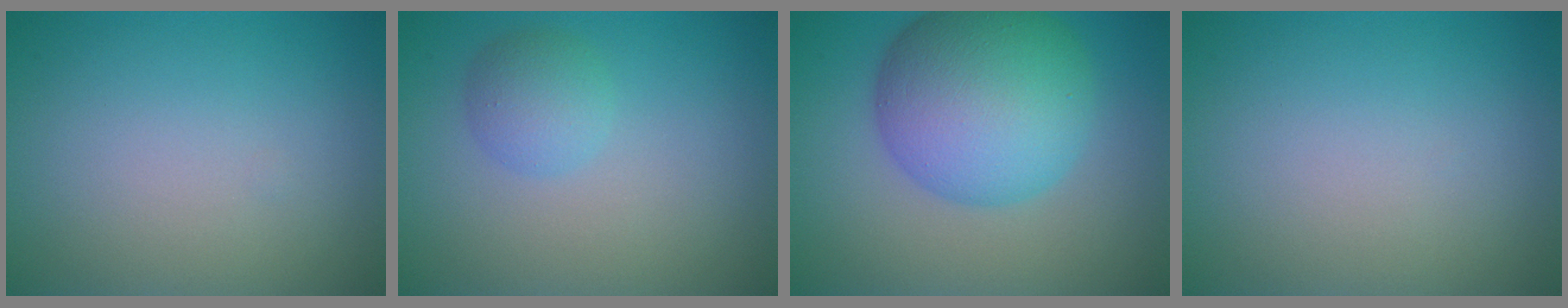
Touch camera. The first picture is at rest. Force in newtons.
{"total": 2.4, "press": 2.4, "slide": 0.1}
{"total": 10.6, "press": 10.6, "slide": 0.1}
{"total": 0.0}